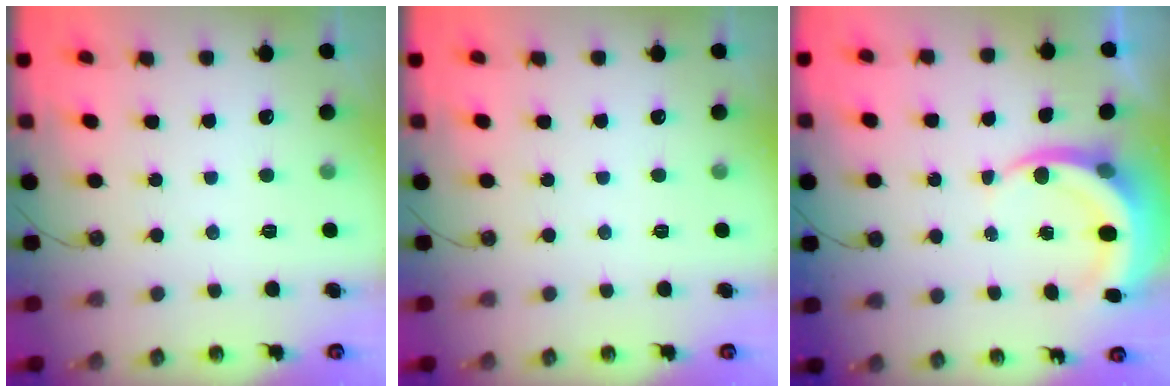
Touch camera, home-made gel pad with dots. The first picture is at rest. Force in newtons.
{"total": 0.0}
{"total": 6.3, "press": 6.3, "slide": 0.7}